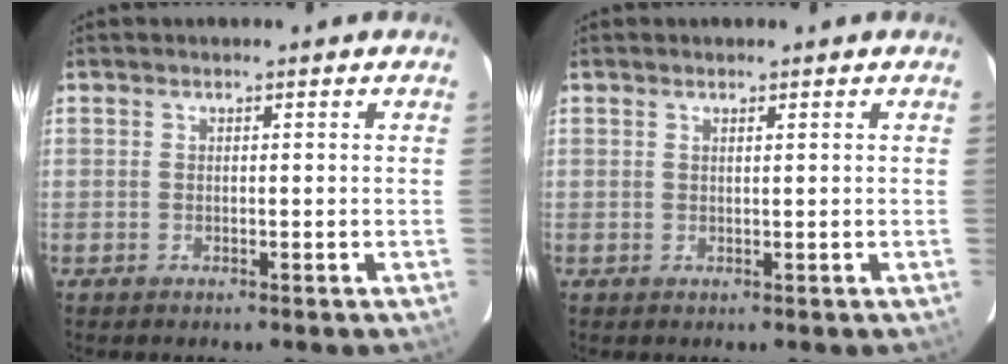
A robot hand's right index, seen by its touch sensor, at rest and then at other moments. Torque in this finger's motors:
{"motor_torque": [-0.09, 0.01, -0.03, 0.00]}